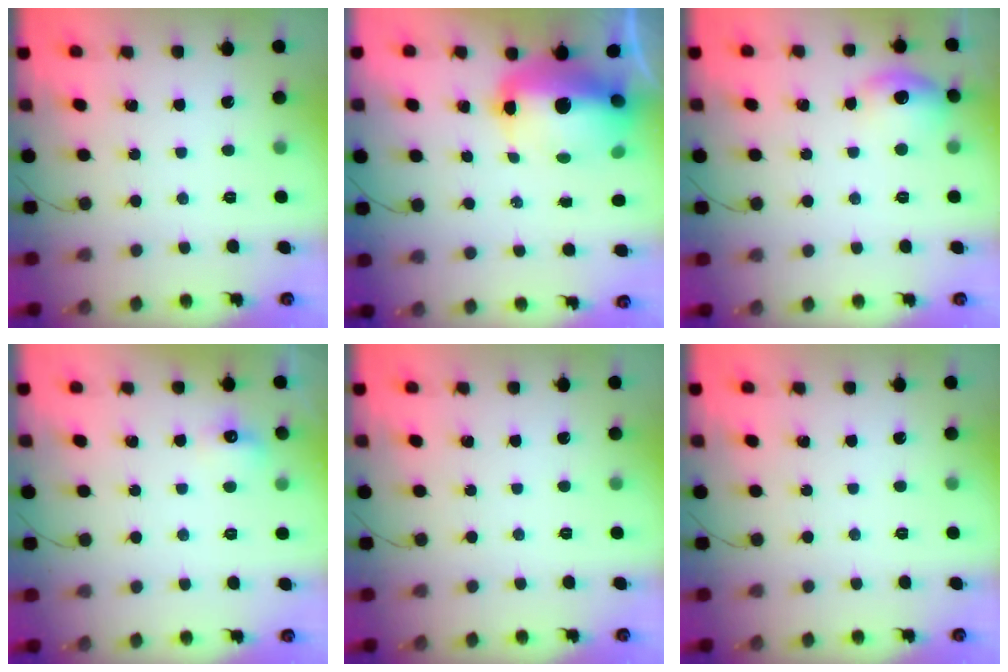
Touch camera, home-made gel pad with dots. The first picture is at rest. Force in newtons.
{"total": 15.6, "press": 14.8, "slide": 4.9}
{"total": 10.0, "press": 8.8, "slide": 4.8}
{"total": 5.4, "press": 5.1, "slide": 1.6}
{"total": 0.0}
{"total": 0.0}